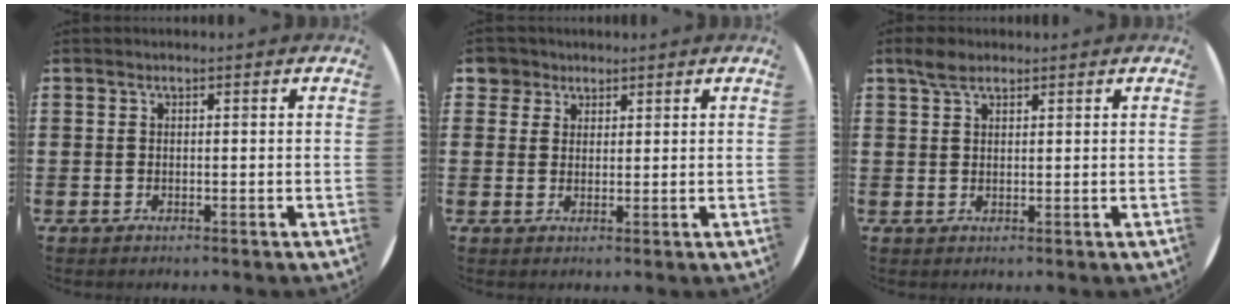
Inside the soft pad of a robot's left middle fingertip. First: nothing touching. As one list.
[{"total": 3.2, "force": [2.4, 2.2, 0.3], "torque": [-0.002, 0.004, 0.043]}, {"total": 2.5, "force": [1.9, 1.0, 1.3], "torque": [-0.022, 0.003, 0.033]}]